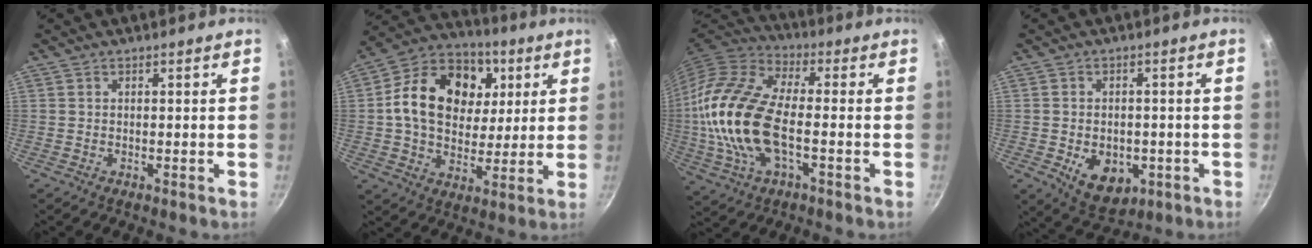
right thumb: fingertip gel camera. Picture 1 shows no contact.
{"total": 20.2, "force": [4.5, 15.3, 12.4], "torque": [-0.189, 0.010, 0.066]}
{"total": 19.5, "force": [-2.3, 9.8, 16.8], "torque": [-0.336, 0.025, -0.055]}
{"total": 9.4, "force": [-2.6, 6.5, 6.3], "torque": [-0.070, -0.004, -0.022]}